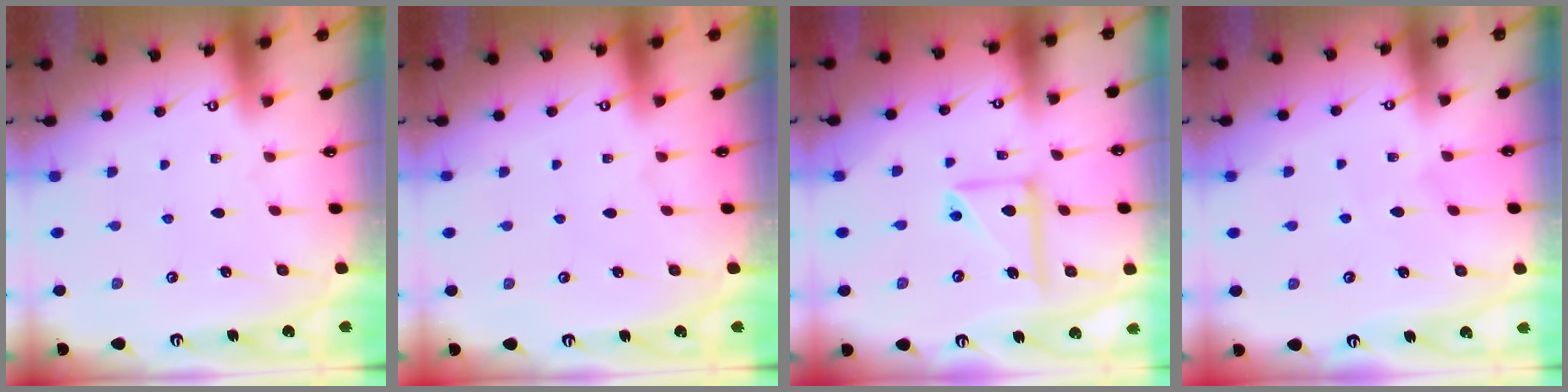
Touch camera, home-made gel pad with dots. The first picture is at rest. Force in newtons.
{"total": 0.0}
{"total": 11.2, "press": 11.1, "slide": 1.6}
{"total": 3.4, "press": 3.4, "slide": 0.3}